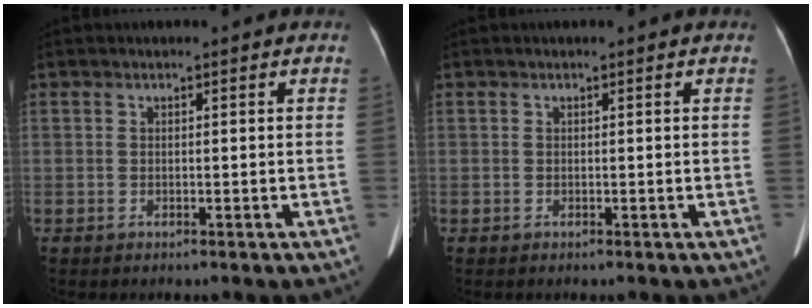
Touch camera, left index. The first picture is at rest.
{"total": 0.0}